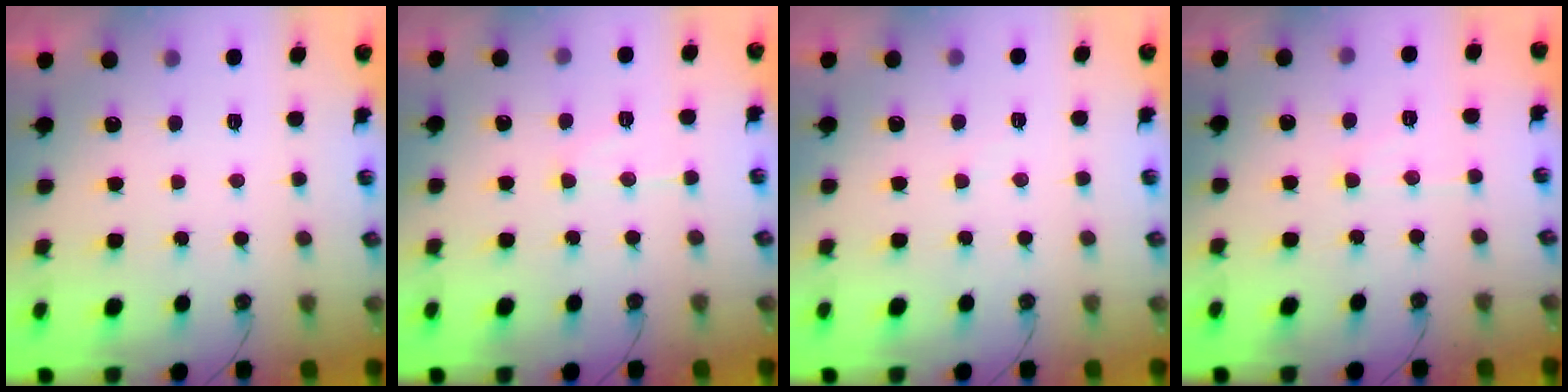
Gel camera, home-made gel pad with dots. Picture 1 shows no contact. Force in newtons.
{"total": 8.4, "press": 8.3, "slide": 0.6}
{"total": 4.2, "press": 4.2, "slide": 0.6}
{"total": 5.5, "press": 5.5, "slide": 0.4}